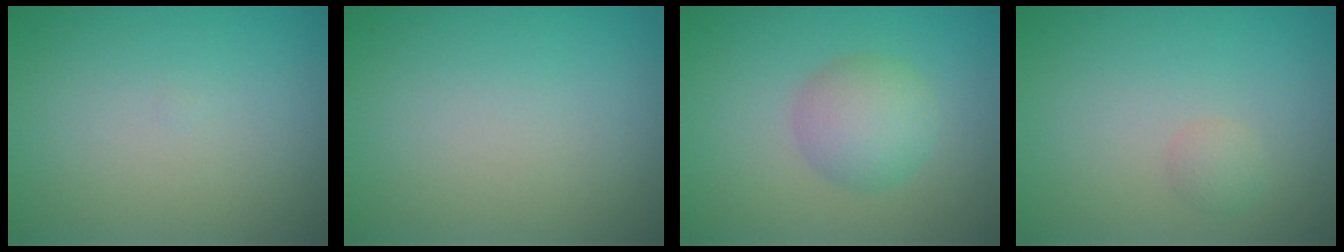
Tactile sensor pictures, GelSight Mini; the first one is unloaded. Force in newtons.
{"total": 0.0}
{"total": 3.4, "press": 3.4, "slide": 0.1}
{"total": 1.0, "press": 1.0, "slide": 0.1}